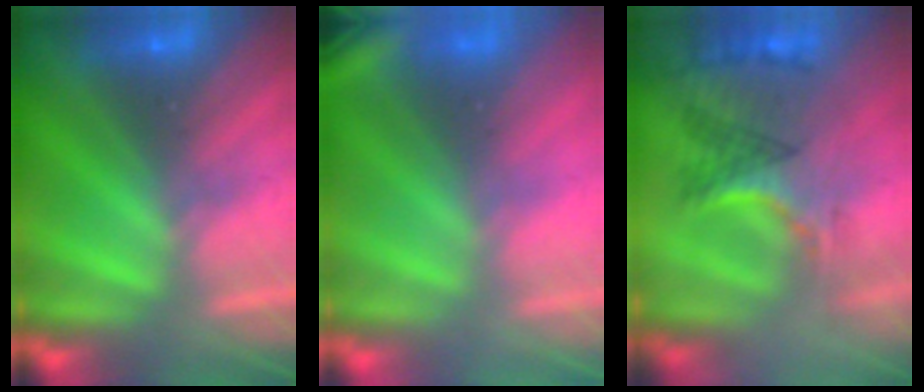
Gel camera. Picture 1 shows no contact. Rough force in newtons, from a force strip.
{"total": 2.7}
{"total": 2.9}